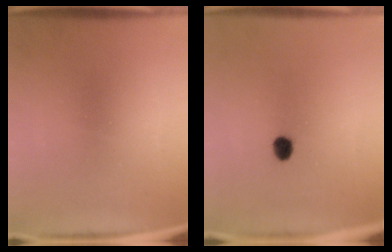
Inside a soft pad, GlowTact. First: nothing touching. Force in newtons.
{"total": 2.8}